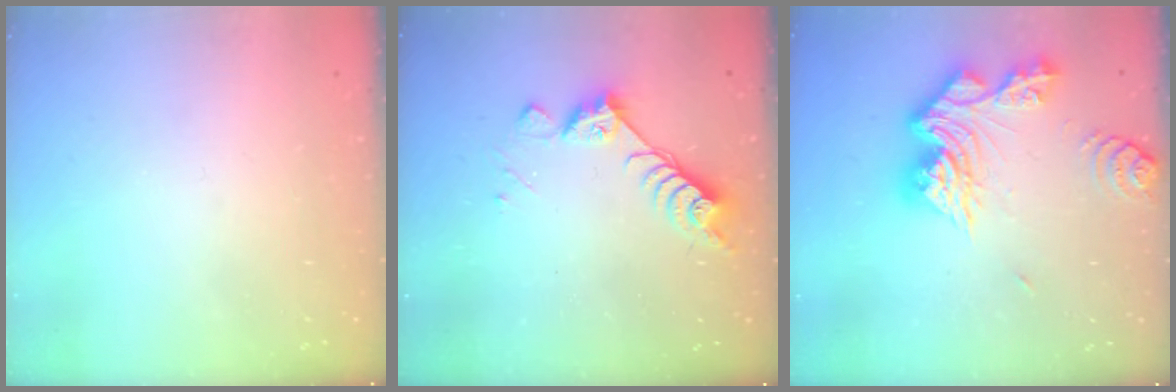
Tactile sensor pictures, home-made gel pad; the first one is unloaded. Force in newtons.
{"total": 7.0, "press": 6.9, "slide": 1.4}
{"total": 17.0, "press": 16.9, "slide": 1.8}